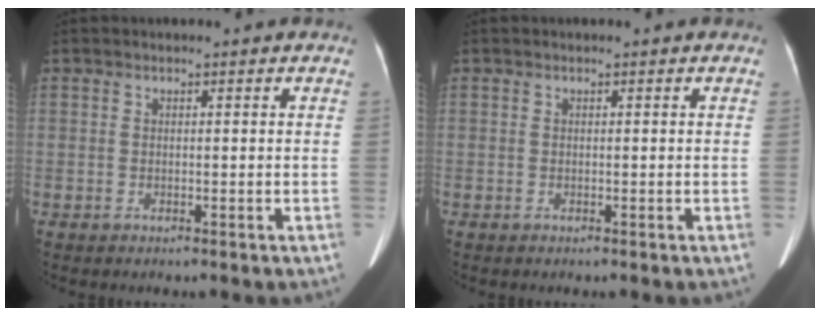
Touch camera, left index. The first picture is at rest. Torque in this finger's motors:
{"motor_torque": [0.02, 0.06, 0.00, 0.00]}